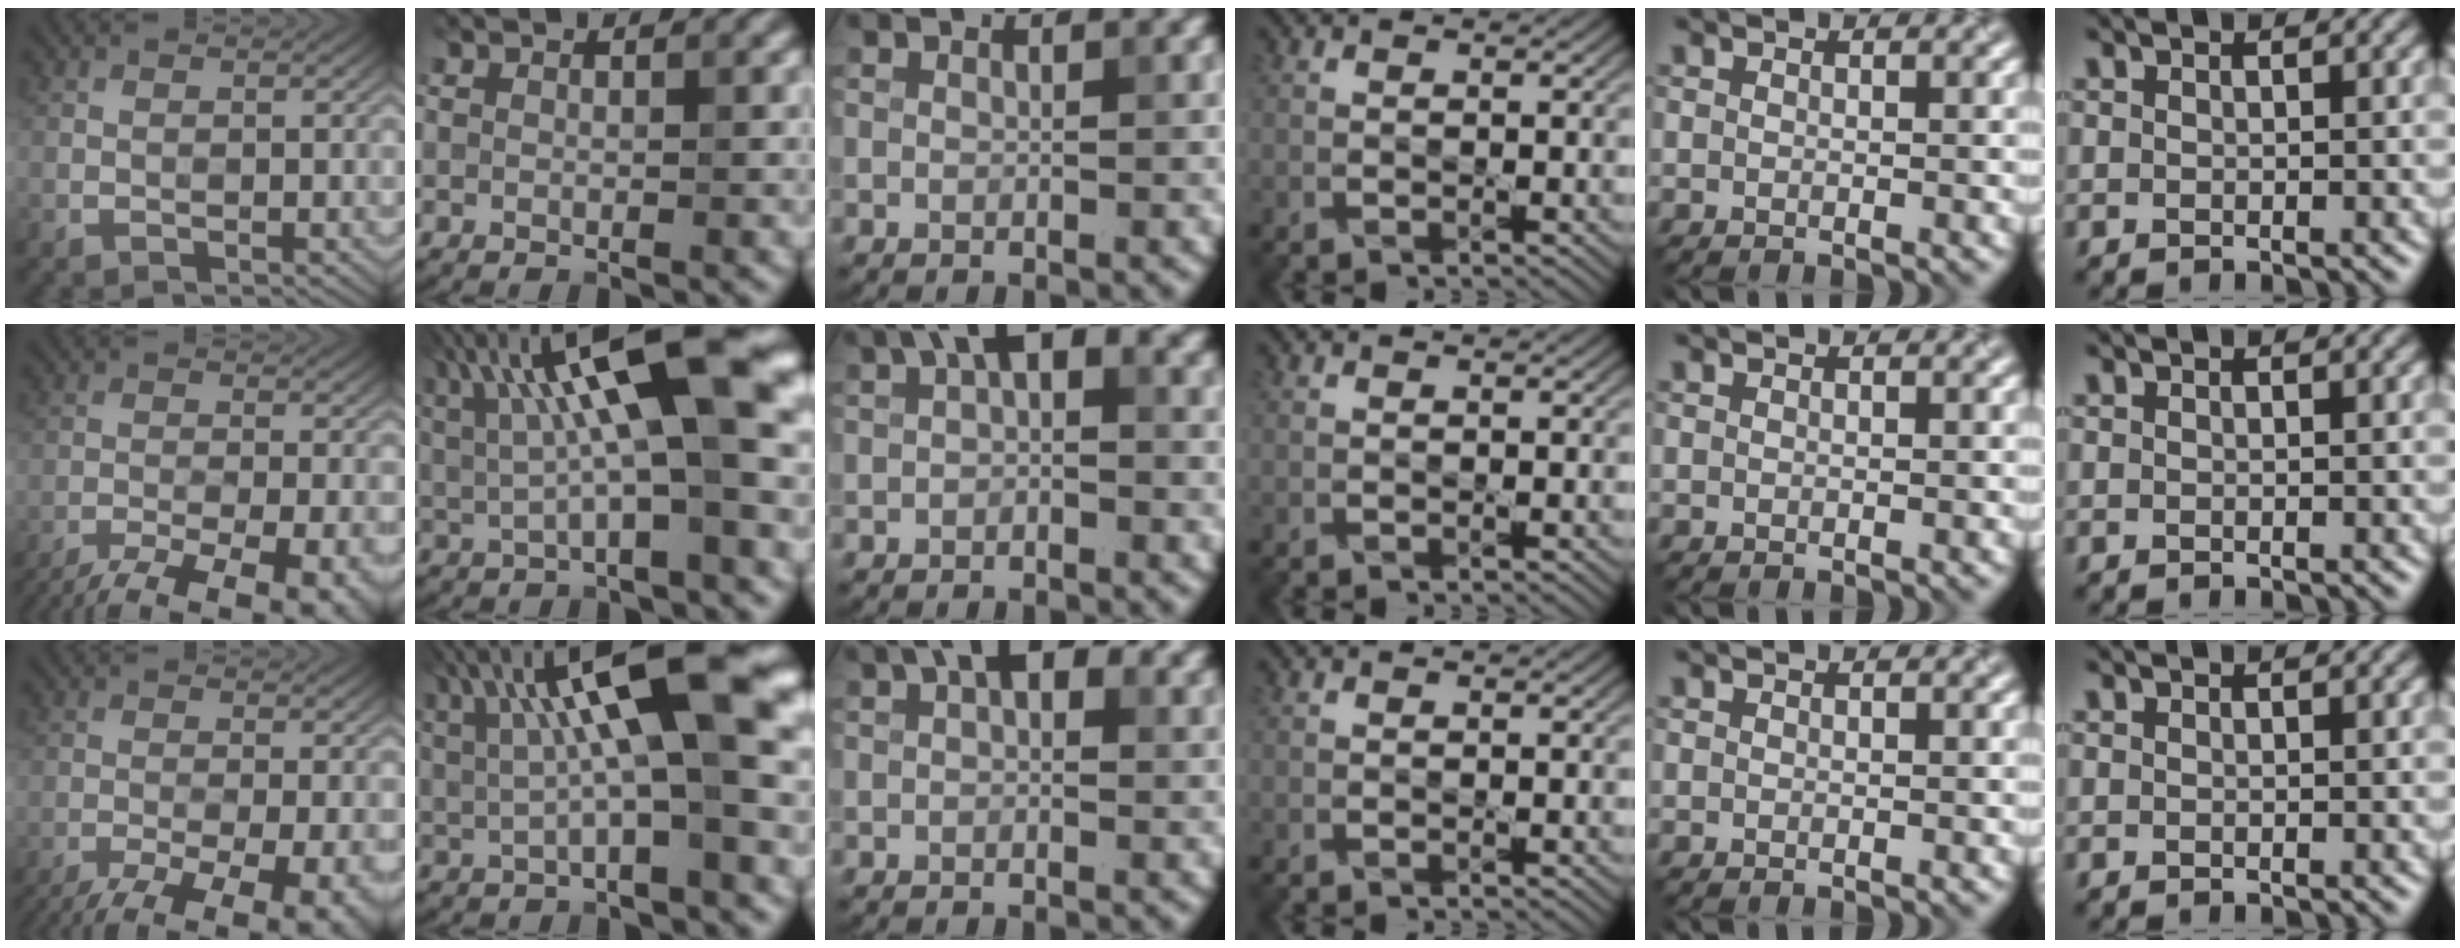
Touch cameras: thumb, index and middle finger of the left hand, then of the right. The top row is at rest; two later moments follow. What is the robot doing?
{"motion": "shake", "object": "handbell"}